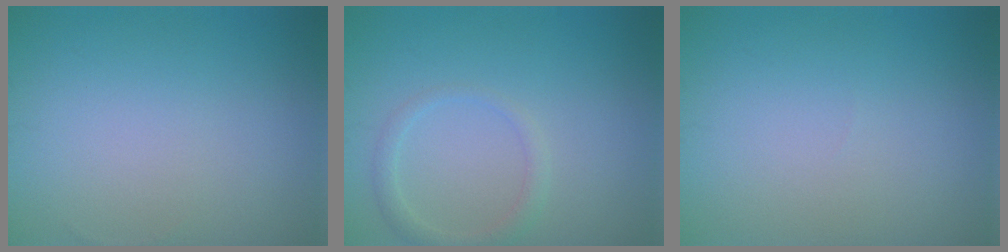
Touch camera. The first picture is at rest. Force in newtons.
{"total": 1.7, "press": 1.7, "slide": 0.1}
{"total": 0.0}